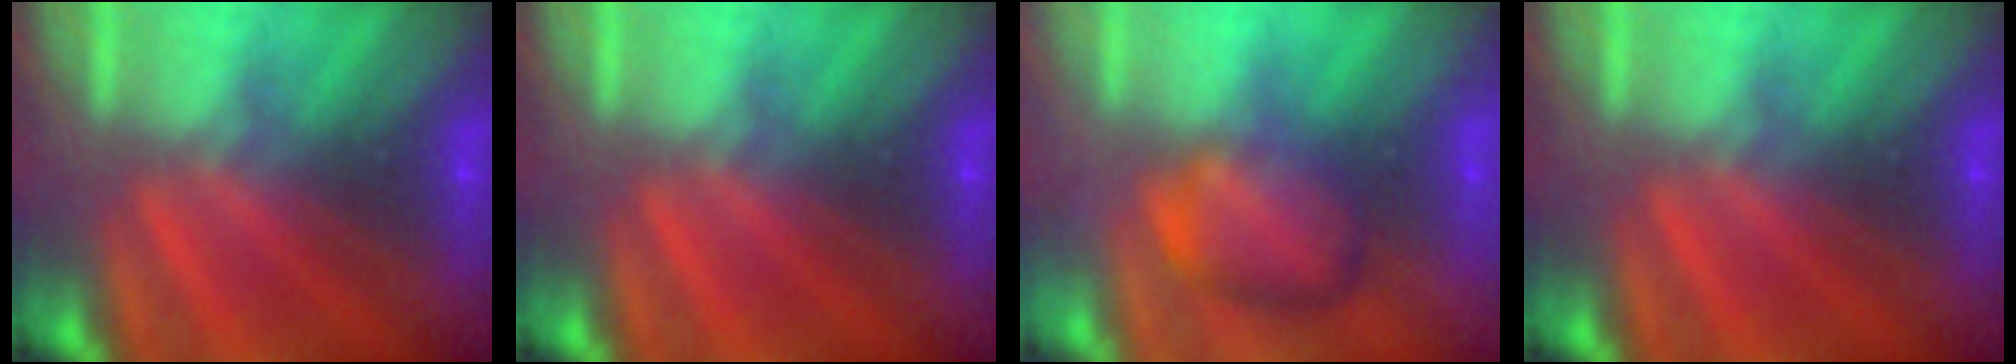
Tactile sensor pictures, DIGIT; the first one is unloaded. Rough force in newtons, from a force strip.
{"total": 0.0}
{"total": 2.4}
{"total": 0.0}